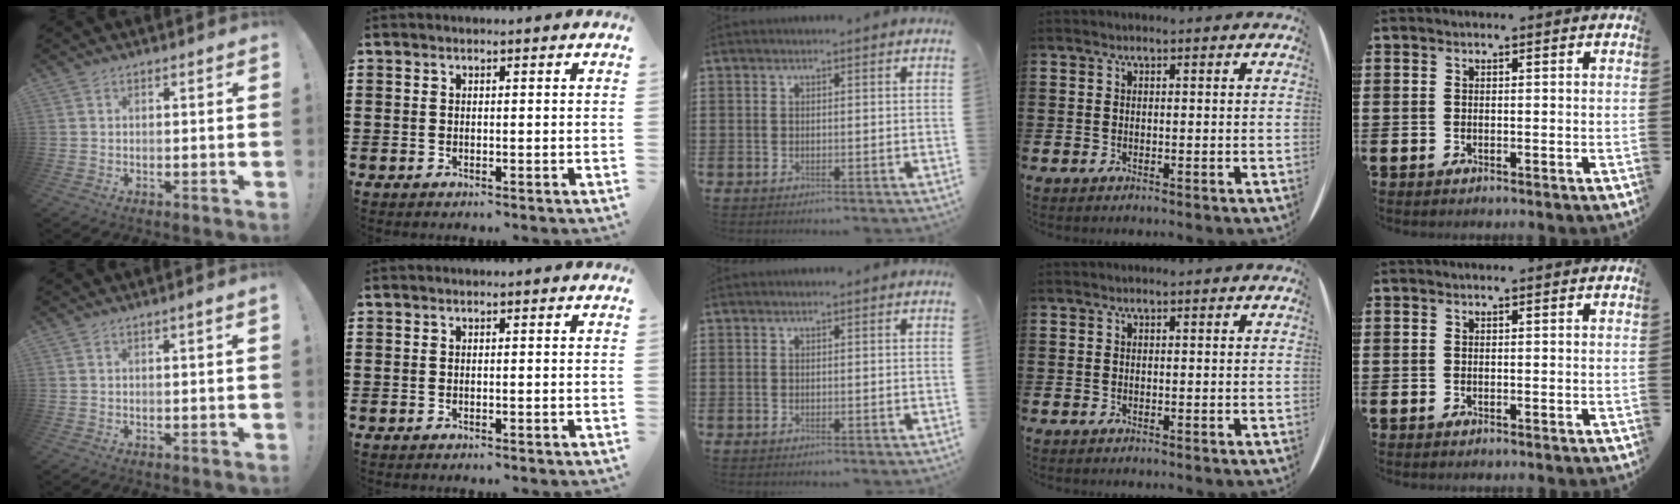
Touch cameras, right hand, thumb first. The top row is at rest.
{"thumb": {"total": 1.4, "force": [0.4, -0.3, 1.3], "torque": [-0.020, -0.003, 0.005]}}